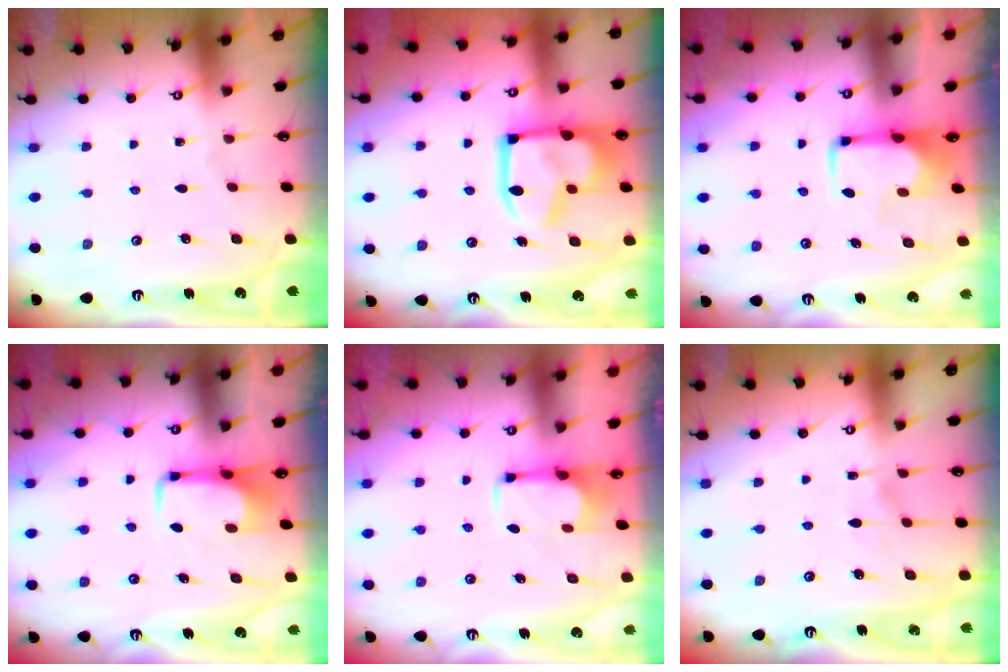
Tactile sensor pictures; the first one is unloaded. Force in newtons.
{"total": 18.4, "press": 18.3, "slide": 2.2}
{"total": 1.8, "press": 1.7, "slide": 0.4}
{"total": 4.8, "press": 4.8, "slide": 0.4}
{"total": 2.7, "press": 2.5, "slide": 0.9}
{"total": 4.0, "press": 3.9, "slide": 0.4}